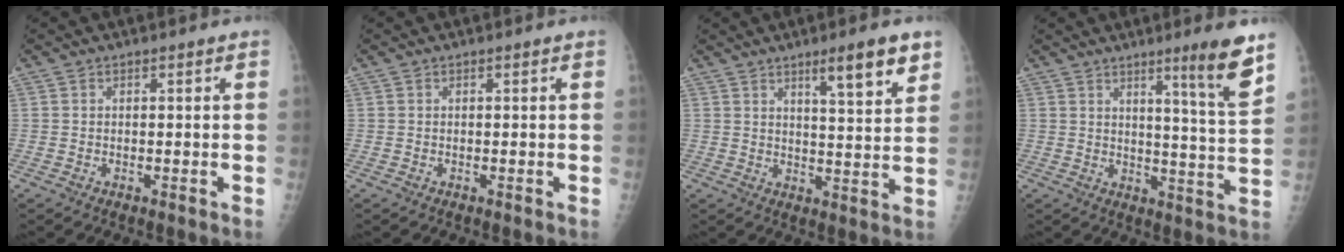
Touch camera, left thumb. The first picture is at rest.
{"total": 0.0}
{"total": 8.9, "force": [5.5, 1.3, 6.9], "torque": [-0.095, -0.032, 0.083]}
{"total": 10.3, "force": [6.4, -0.4, 8.1], "torque": [-0.109, -0.050, 0.092]}